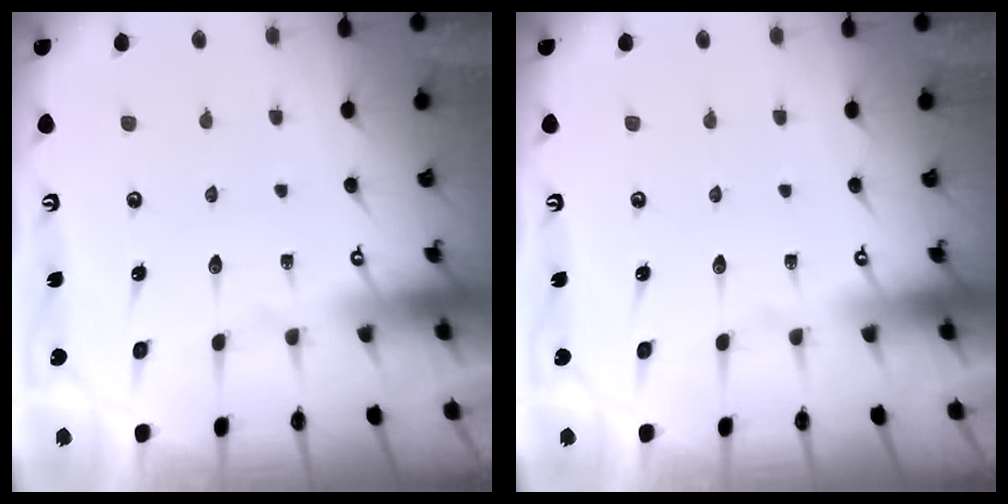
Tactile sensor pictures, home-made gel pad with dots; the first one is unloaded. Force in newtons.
{"total": 0.0}